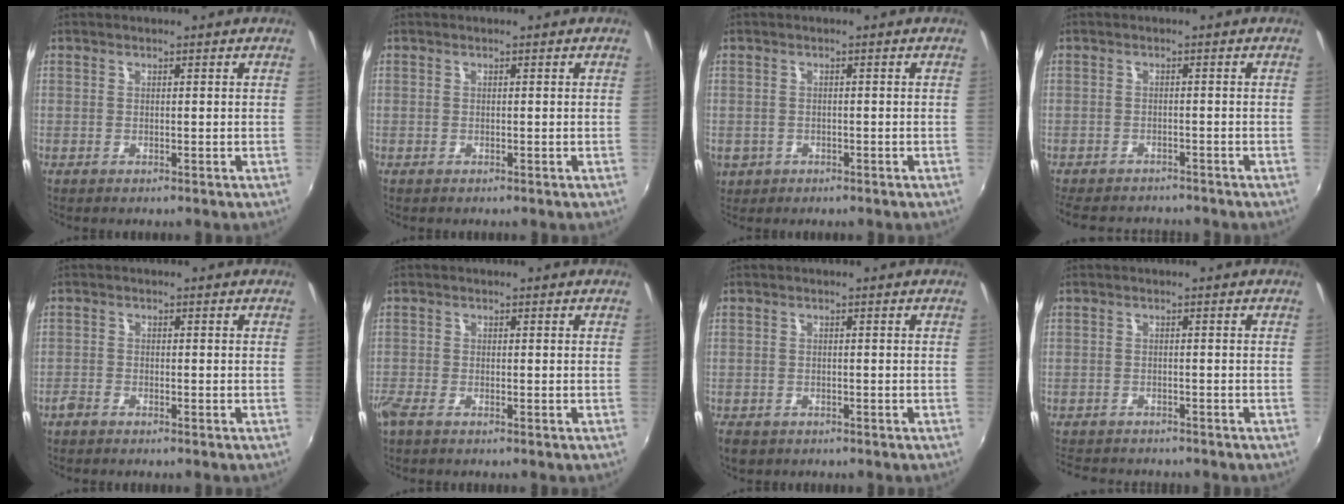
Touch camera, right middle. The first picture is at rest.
{"total": 0.0}
{"total": 4.3, "force": [-1.3, 3.8, 1.7], "torque": [-0.046, -0.005, -0.014]}
{"total": 8.5, "force": [-7.6, 2.6, 2.7], "torque": [-0.071, -0.016, -0.113]}
{"total": 1.7, "force": [-1.5, 0.6, 0.6], "torque": [-0.020, -0.002, -0.032]}
{"total": 2.3, "force": [-1.7, 0.5, 1.5], "torque": [-0.039, -0.009, -0.036]}
{"total": 3.2, "force": [-2.1, 2.0, 1.3], "torque": [-0.035, -0.011, -0.034]}
{"total": 7.1, "force": [-6.5, 2.0, 2.2], "torque": [-0.059, -0.015, -0.099]}